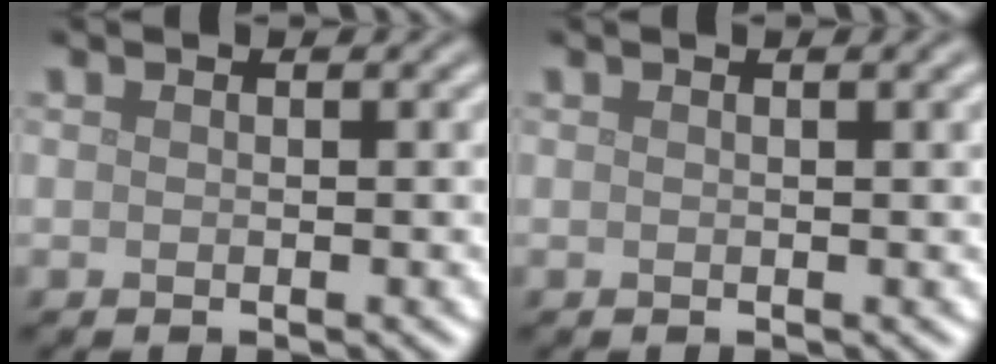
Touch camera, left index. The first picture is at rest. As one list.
[{"total": 1.8, "force": [0.6, 0.5, 1.6], "torque": [-0.016, 0.005, 0.005]}]